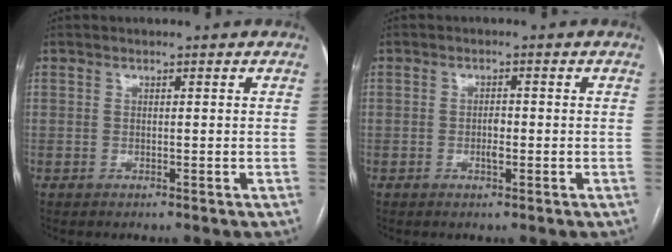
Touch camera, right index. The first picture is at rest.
{"total": 1.8, "force": [-0.5, 0.7, 1.6], "torque": [-0.028, 0.002, -0.007]}